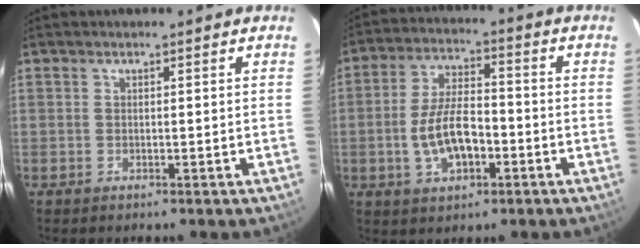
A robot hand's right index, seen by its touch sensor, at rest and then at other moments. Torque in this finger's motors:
{"motor_torque": [0.38, -0.23, 0.40, 0.08]}